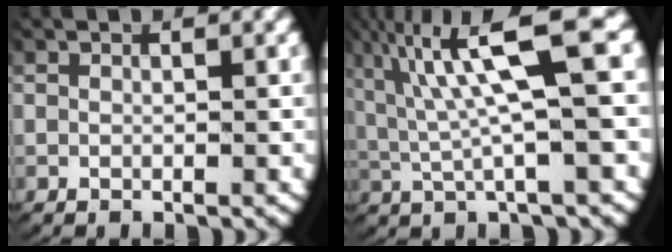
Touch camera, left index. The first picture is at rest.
{"total": 7.4, "force": [2.1, 2.3, 6.7], "torque": [-0.115, 0.013, 0.037]}